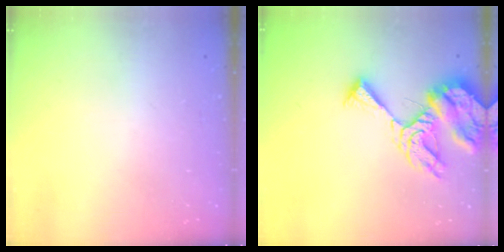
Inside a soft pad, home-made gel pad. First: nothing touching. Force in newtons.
{"total": 12.1, "press": 12.0, "slide": 1.4}